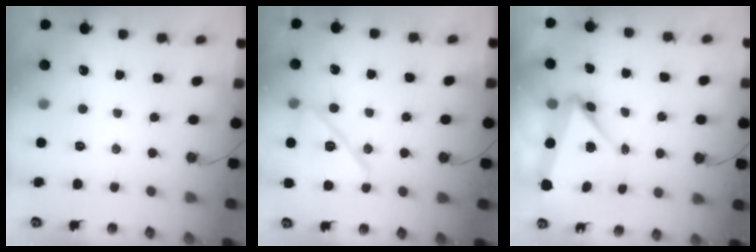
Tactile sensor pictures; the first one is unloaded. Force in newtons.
{"total": 14.1, "press": 14.0, "slide": 1.6}
{"total": 5.9, "press": 5.9, "slide": 0.3}